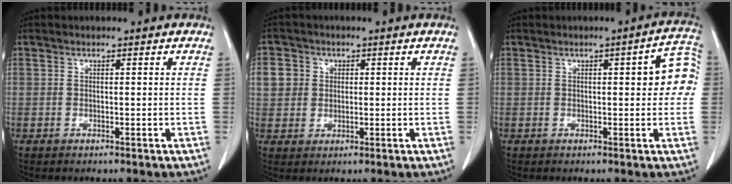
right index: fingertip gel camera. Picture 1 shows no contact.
{"total": 4.4, "force": [1.0, 4.2, 1.1], "torque": [-0.012, 0.008, 0.017]}
{"total": 6.7, "force": [0.9, 1.7, 6.4], "torque": [-0.067, 0.022, 0.004]}